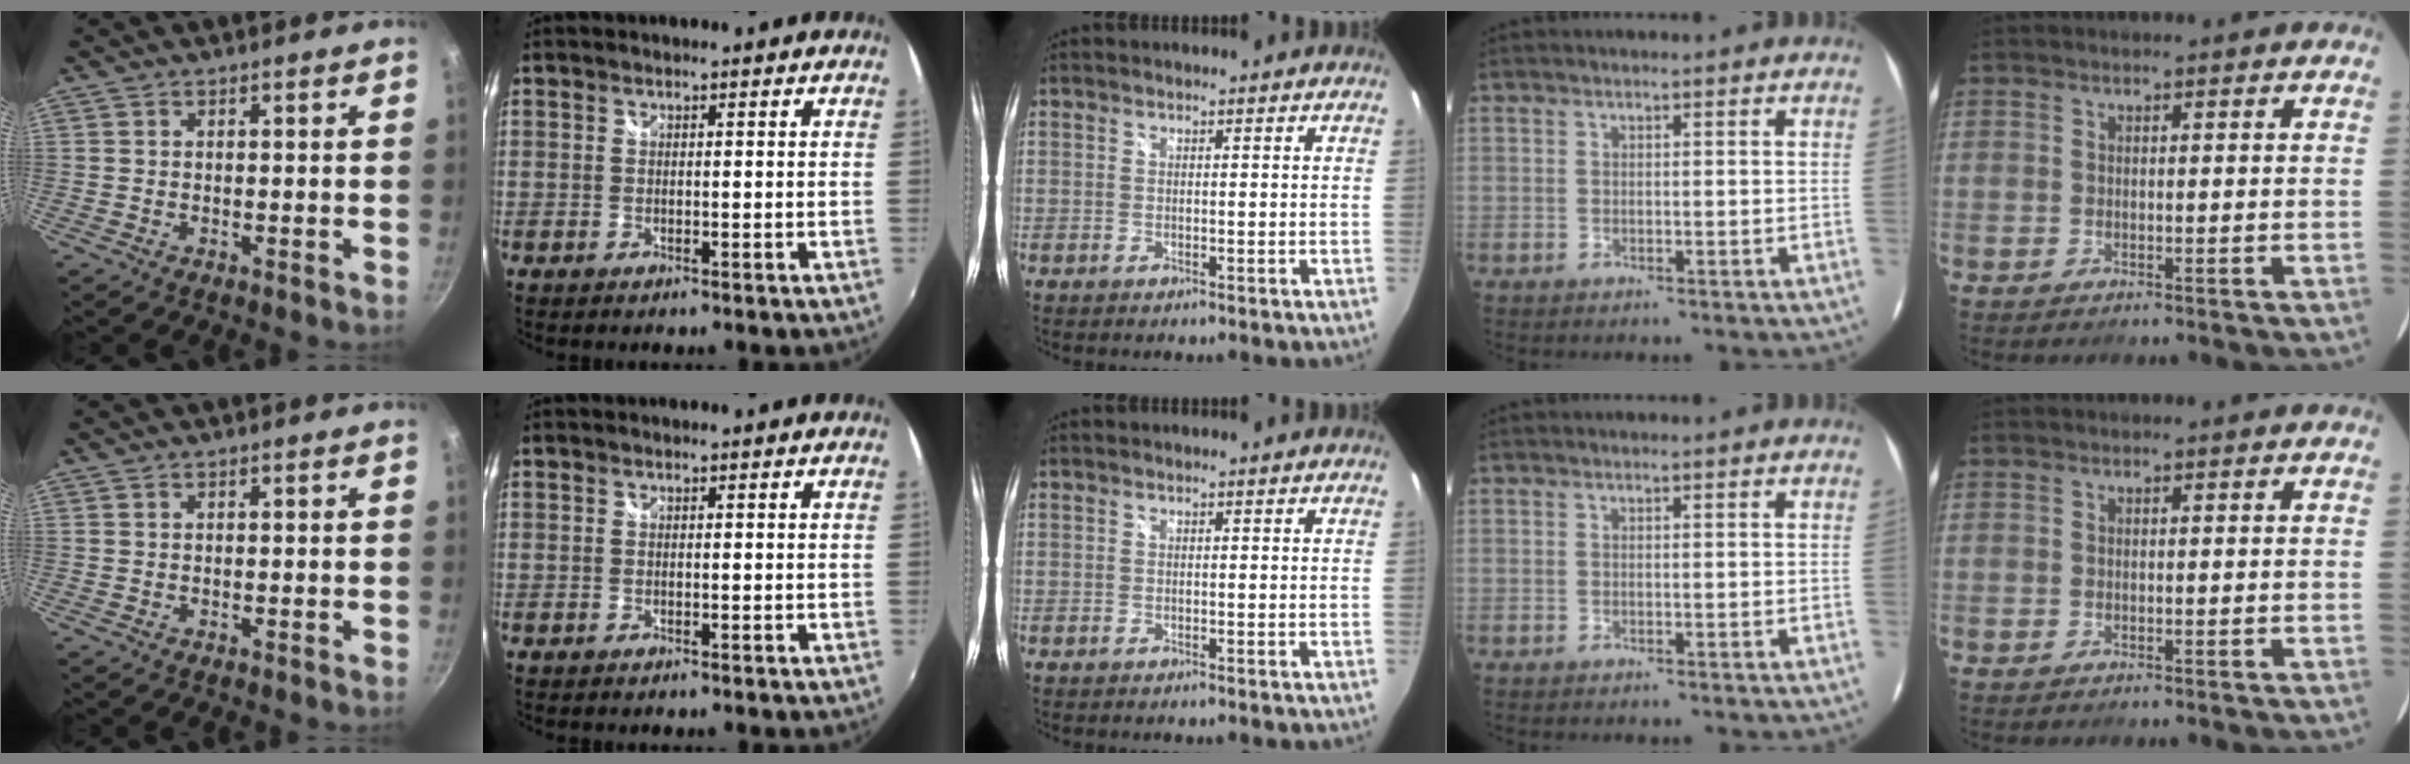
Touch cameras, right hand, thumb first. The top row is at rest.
{}